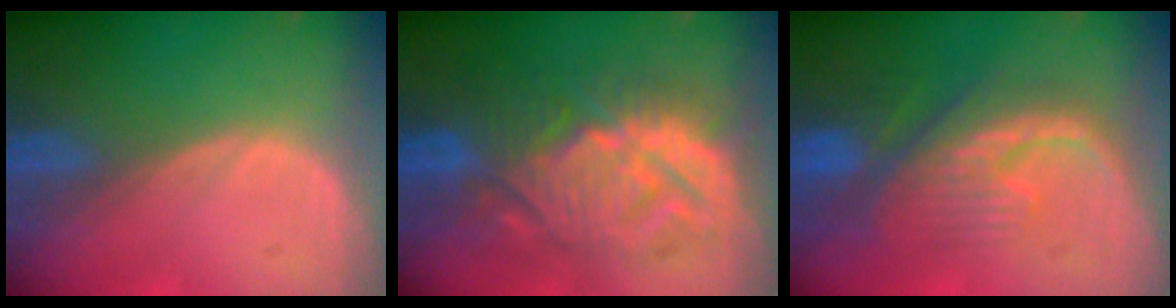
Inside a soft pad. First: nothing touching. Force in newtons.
{"total": 12.0, "press": 11.9, "slide": 1.0}
{"total": 9.2, "press": 8.9, "slide": 2.3}